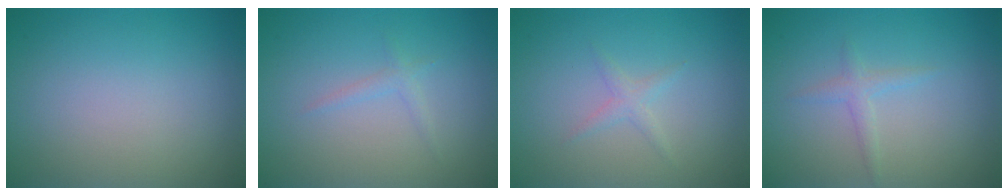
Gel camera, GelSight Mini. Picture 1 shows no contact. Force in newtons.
{"total": 0.9, "press": 0.9, "slide": 0.1}
{"total": 1.1, "press": 1.1, "slide": 0.1}
{"total": 1.2, "press": 1.2, "slide": 0.1}